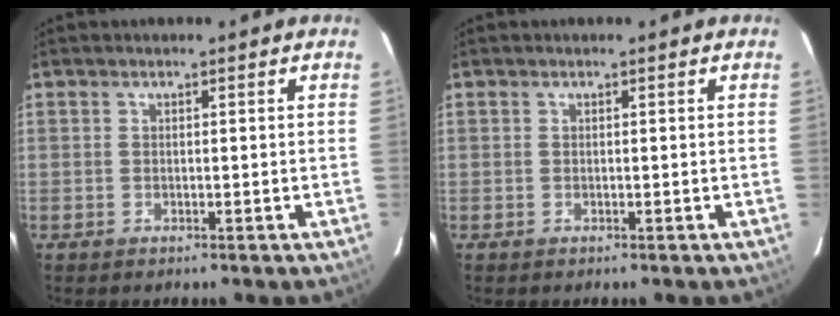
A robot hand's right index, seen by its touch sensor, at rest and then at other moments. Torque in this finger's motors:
{"motor_torque": [0.00, 0.00, 0.03, 0.00]}